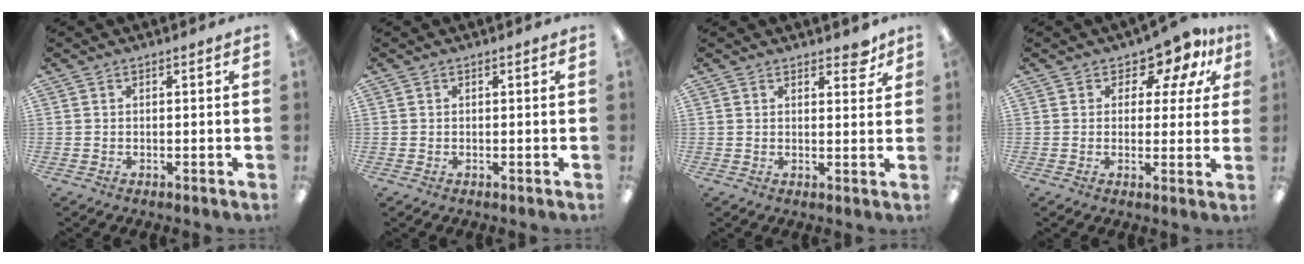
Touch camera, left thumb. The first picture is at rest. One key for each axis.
{"total": 0.0}
{"total": 4.3, "fx": 3.3, "fy": 1.9, "fz": 1.9, "tx": -0.010, "ty": -0.015, "tz": 0.055}
{"total": 7.2, "fx": 4.8, "fy": 4.4, "fz": 3.2, "tx": -0.049, "ty": -0.032, "tz": 0.085}